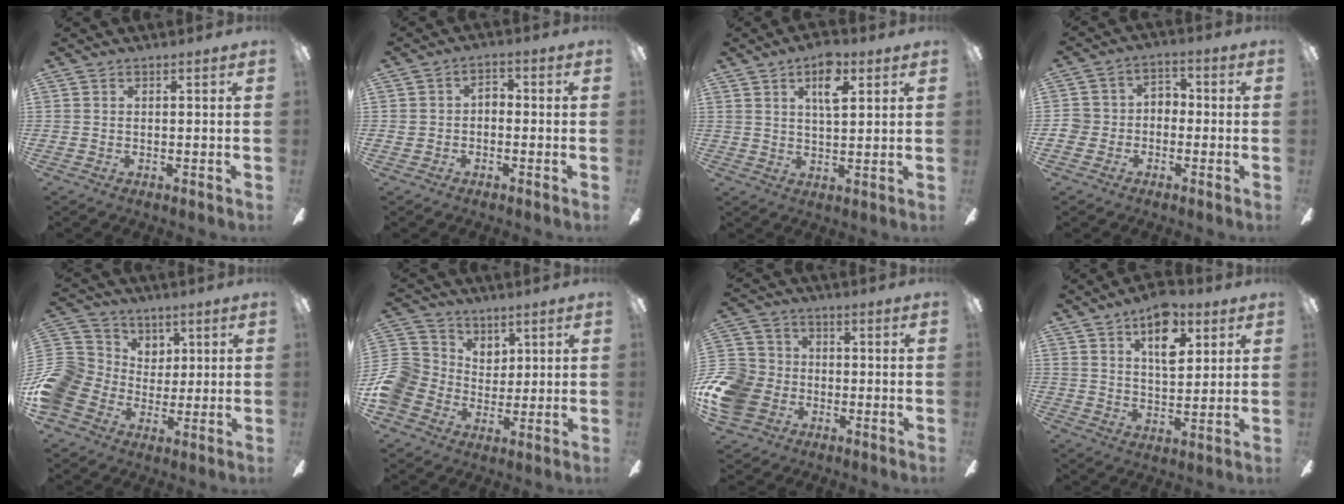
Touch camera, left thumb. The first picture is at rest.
{"total": 3.6, "force": [-1.5, 2.7, 1.7], "torque": [-0.031, 0.015, -0.031]}
{"total": 8.0, "force": [4.2, 3.5, 5.9], "torque": [-0.085, -0.007, 0.066]}
{"total": 5.8, "force": [-2.8, 4.9, 1.5], "torque": [-0.044, 0.029, -0.055]}
{"total": 13.6, "force": [-1.1, 12.5, 5.1], "torque": [-0.124, 0.020, -0.016]}
{"total": 10.1, "force": [0.7, 9.6, 3.1], "torque": [-0.101, 0.007, 0.016]}
{"total": 13.4, "force": [-5.0, 10.7, 6.2], "torque": [-0.144, 0.043, -0.089]}
{"total": 11.4, "force": [6.2, 5.8, 7.7], "torque": [-0.105, -0.018, 0.104]}